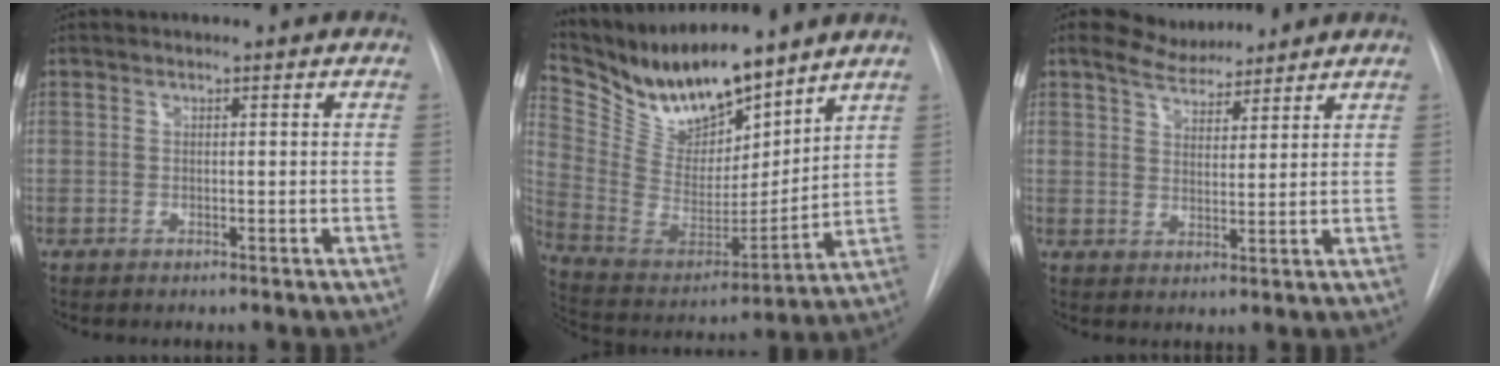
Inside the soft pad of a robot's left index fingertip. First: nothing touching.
{"total": 17.3, "force": [15.1, 3.9, 7.7], "torque": [-0.145, -0.015, 0.289]}
{"total": 5.5, "force": [5.1, 1.5, 1.5], "torque": [-0.035, 0.013, 0.095]}